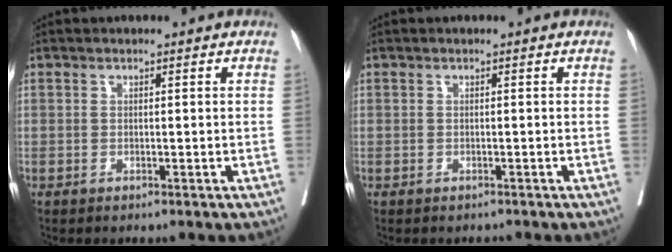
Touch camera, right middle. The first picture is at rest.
{"total": 0.7, "force": [-0.6, 0.4, 0.0], "torque": [-0.006, 0.001, -0.011]}